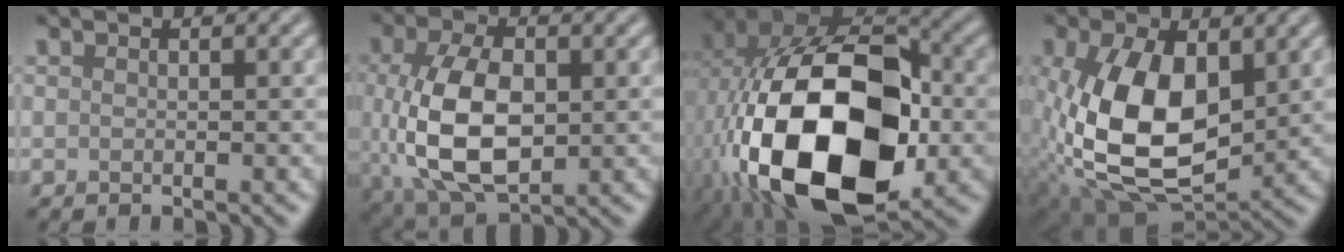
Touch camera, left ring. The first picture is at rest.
{"total": 9.4, "force": [-0.4, 5.5, 7.6], "torque": [-0.166, -0.011, -0.001]}
{"total": 20.2, "force": [-4.2, 12.4, 15.4], "torque": [-0.324, -0.038, -0.059]}
{"total": 12.1, "force": [0.1, 7.2, 9.8], "torque": [-0.204, -0.007, 0.005]}